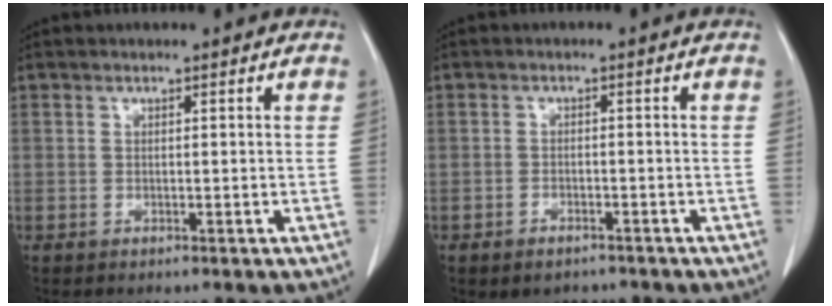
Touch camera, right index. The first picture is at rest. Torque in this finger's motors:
{"motor_torque": [0.04, -0.05, 0.01, 0.02]}